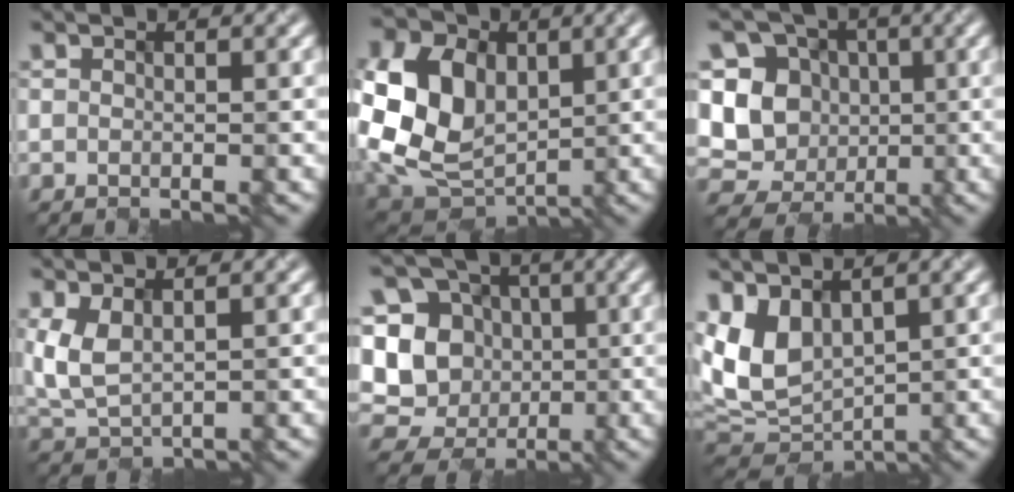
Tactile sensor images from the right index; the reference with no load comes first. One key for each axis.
{"total": 11.0, "fx": 1.3, "fy": 8.3, "fz": 7.1, "tx": -0.168, "ty": 0.004, "tz": 0.021}
{"total": 9.6, "fx": 0.5, "fy": 8.6, "fz": 4.3, "tx": -0.080, "ty": 0.026, "tz": -0.018}
{"total": 3.4, "fx": 0.9, "fy": 1.8, "fz": 2.8, "tx": -0.075, "ty": 0.001, "tz": 0.022}
{"total": 10.7, "fx": -0.1, "fy": 9.7, "fz": 4.5, "tx": -0.095, "ty": 0.034, "tz": -0.026}
{"total": 6.7, "fx": 1.8, "fy": 4.4, "fz": 4.7, "tx": -0.118, "ty": -0.004, "tz": 0.036}